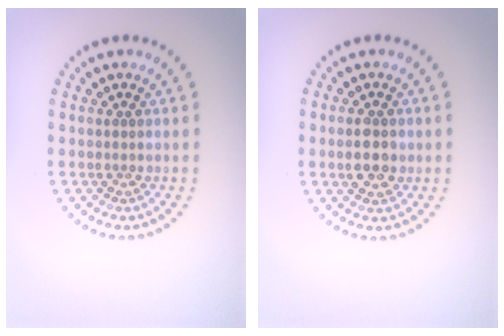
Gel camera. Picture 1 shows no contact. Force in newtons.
{"total": 2.5, "press": 2.5, "slide": 0.2}